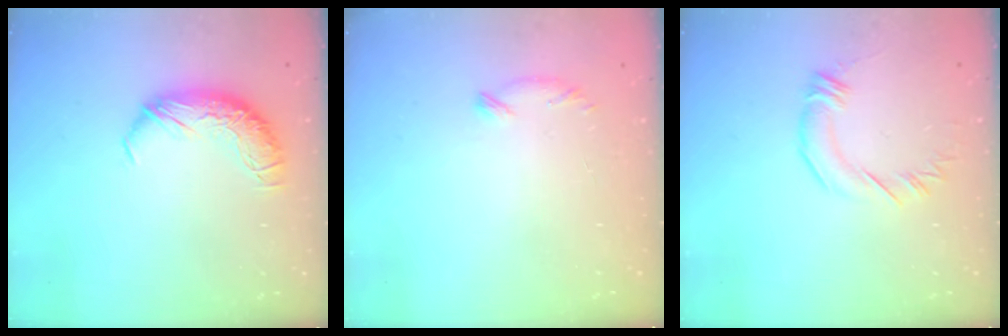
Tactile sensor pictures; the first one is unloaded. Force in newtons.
{"total": 6.4, "press": 6.4, "slide": 1.0}
{"total": 2.5, "press": 2.4, "slide": 0.3}